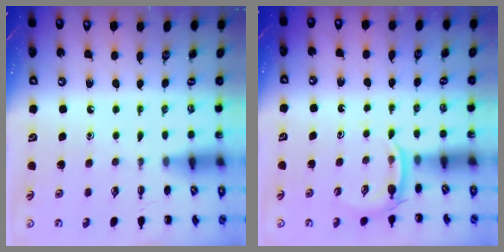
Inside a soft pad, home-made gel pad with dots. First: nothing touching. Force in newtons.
{"total": 3.2, "press": 3.0, "slide": 1.1}